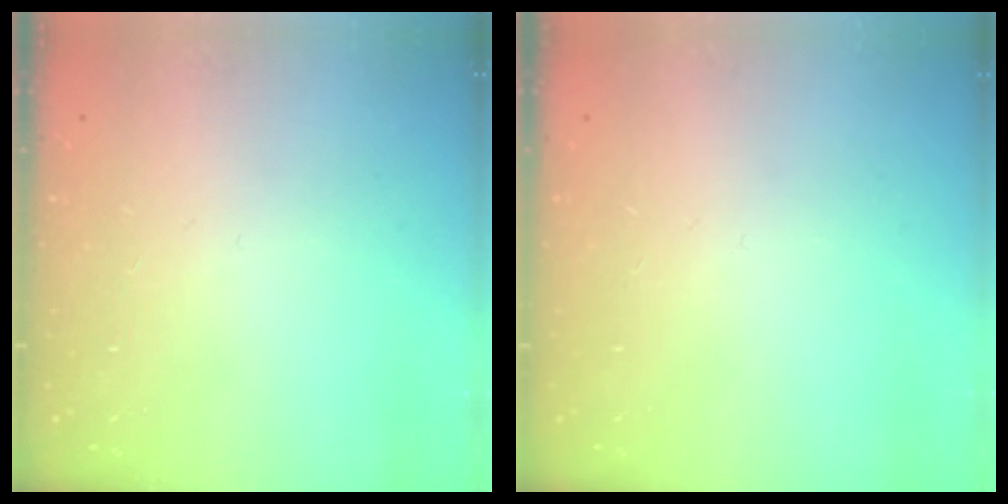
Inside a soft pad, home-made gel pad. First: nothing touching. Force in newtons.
{"total": 0.0}